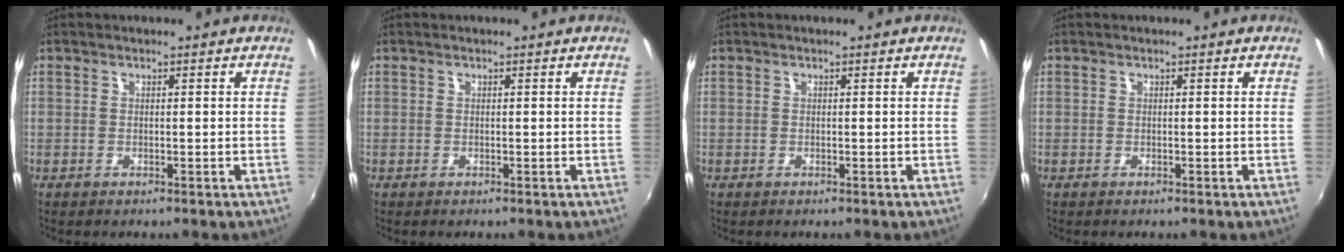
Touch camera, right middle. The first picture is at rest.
{"total": 0.0}
{"total": 0.0}
{"total": 0.0}